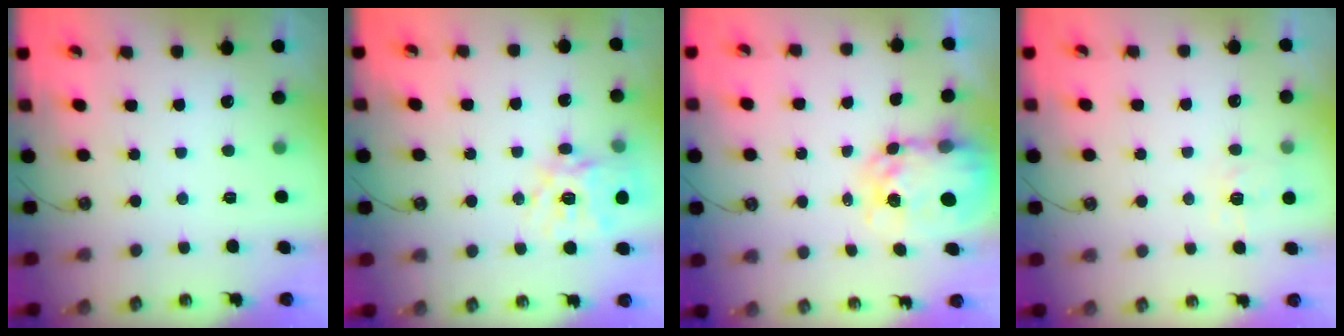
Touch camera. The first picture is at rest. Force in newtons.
{"total": 17.0, "press": 16.8, "slide": 2.4}
{"total": 9.2, "press": 9.1, "slide": 0.8}
{"total": 5.9, "press": 5.8, "slide": 0.7}